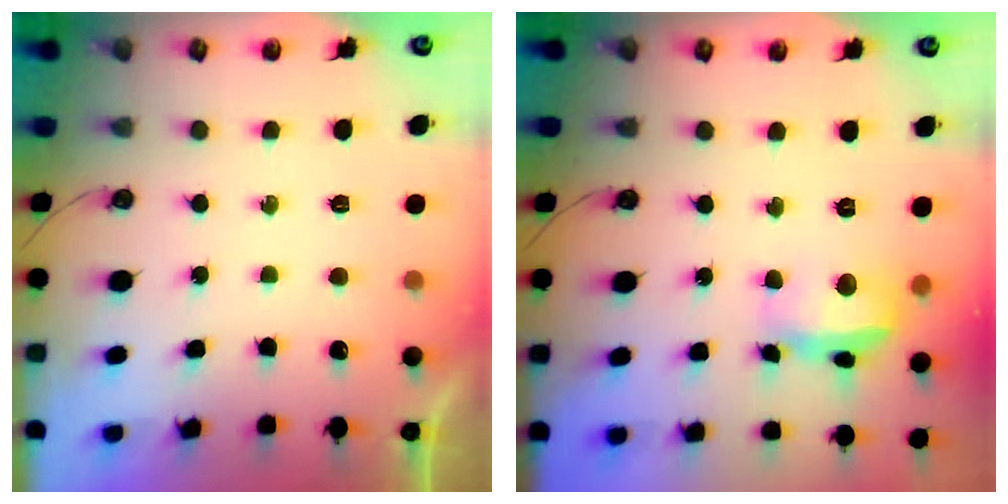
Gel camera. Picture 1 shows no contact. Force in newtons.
{"total": 12.4, "press": 12.3, "slide": 1.6}